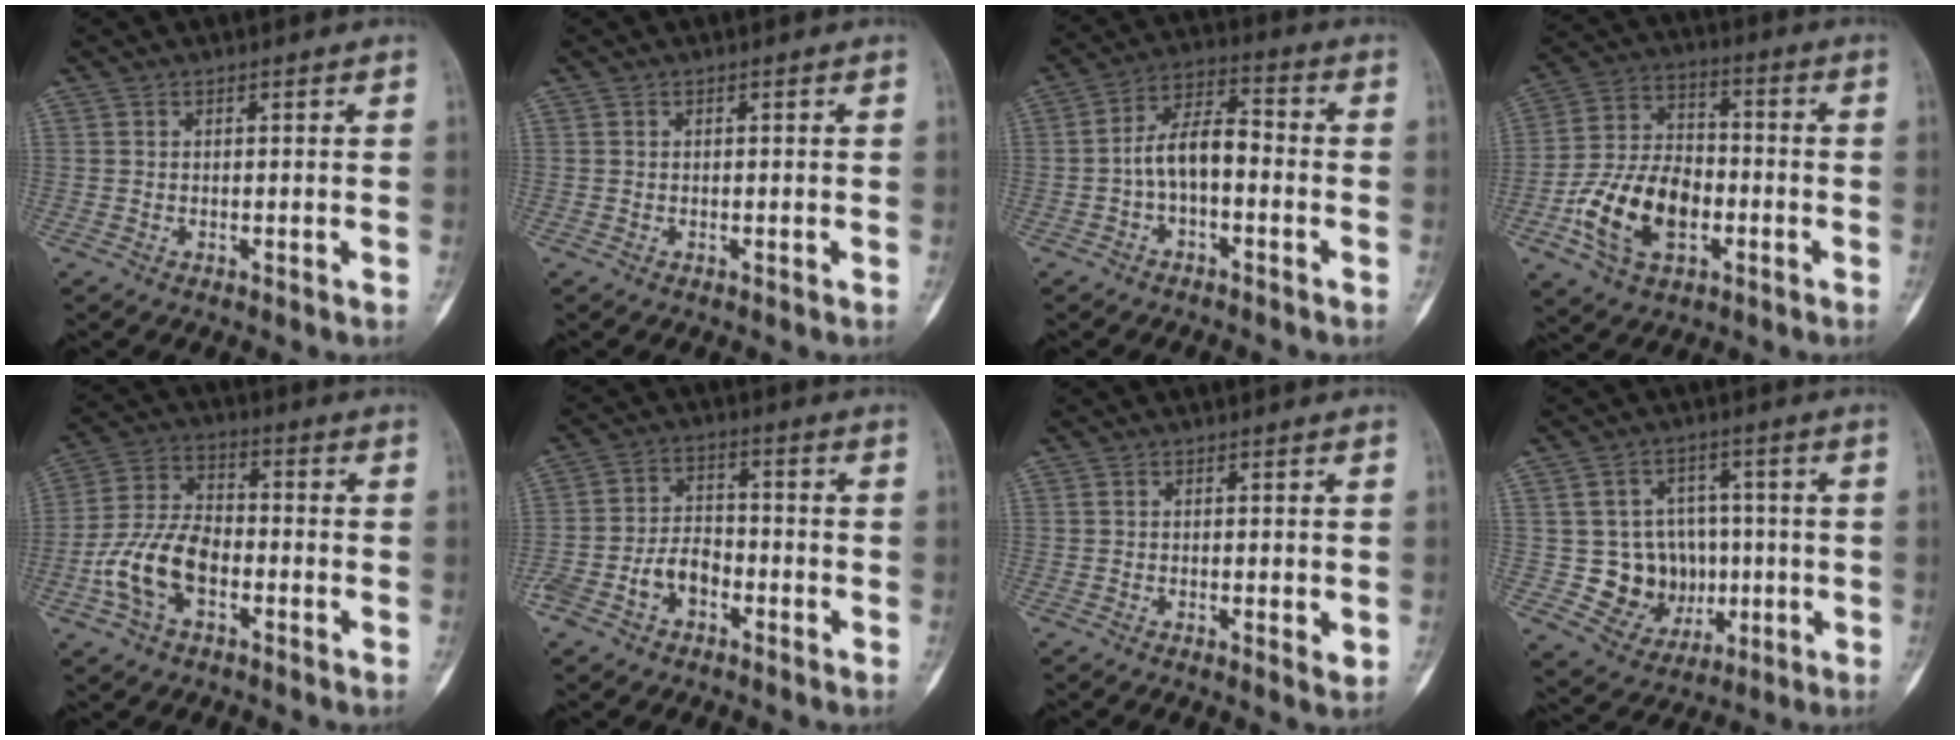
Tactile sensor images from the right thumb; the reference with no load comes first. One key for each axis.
{"total": 0.0}
{"total": 8.7, "fx": -1.8, "fy": 4.5, "fz": 7.2, "tx": -0.123, "ty": 0.042, "tz": -0.042}
{"total": 15.9, "fx": -5.0, "fy": 10.1, "fz": 11.3, "tx": -0.196, "ty": 0.030, "tz": -0.090}
{"total": 12.3, "fx": -4.0, "fy": 7.3, "fz": 9.0, "tx": -0.179, "ty": 0.035, "tz": -0.079}
{"total": 7.7, "fx": -3.4, "fy": 5.1, "fz": 4.8, "tx": -0.079, "ty": 0.036, "tz": -0.062}
{"total": 2.5, "fx": -0.3, "fy": 0.8, "fz": 2.3, "tx": -0.033, "ty": -0.005, "tz": -0.006}
{"total": 11.6, "fx": -1.1, "fy": 10.5, "fz": 4.8, "tx": -0.012, "ty": 0.017, "tz": 0.001}